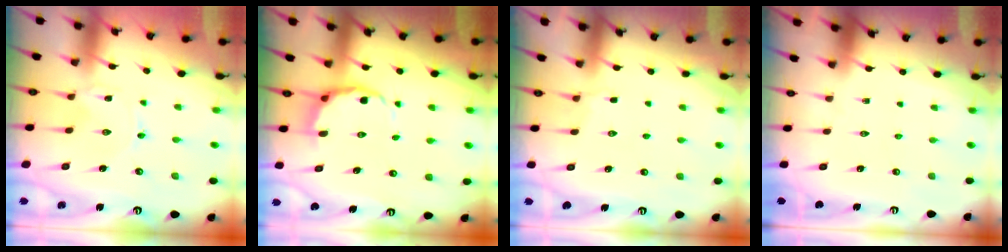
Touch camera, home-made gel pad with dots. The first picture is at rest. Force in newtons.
{"total": 6.3, "press": 5.7, "slide": 2.7}
{"total": 3.1, "press": 2.6, "slide": 1.7}
{"total": 0.0}